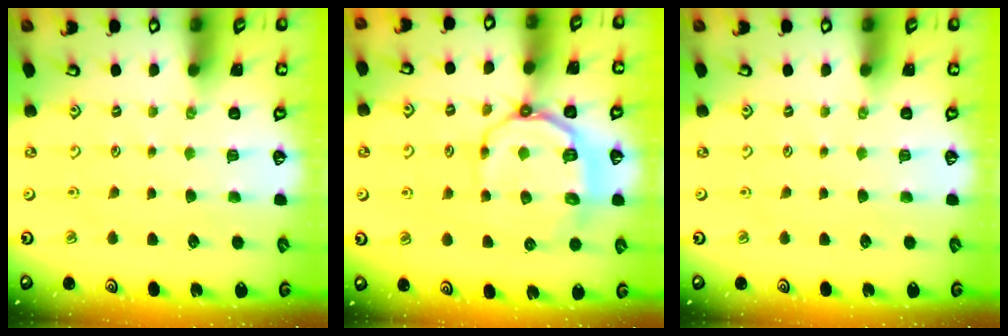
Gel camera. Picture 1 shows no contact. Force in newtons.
{"total": 10.2, "press": 9.7, "slide": 3.1}
{"total": 0.0}